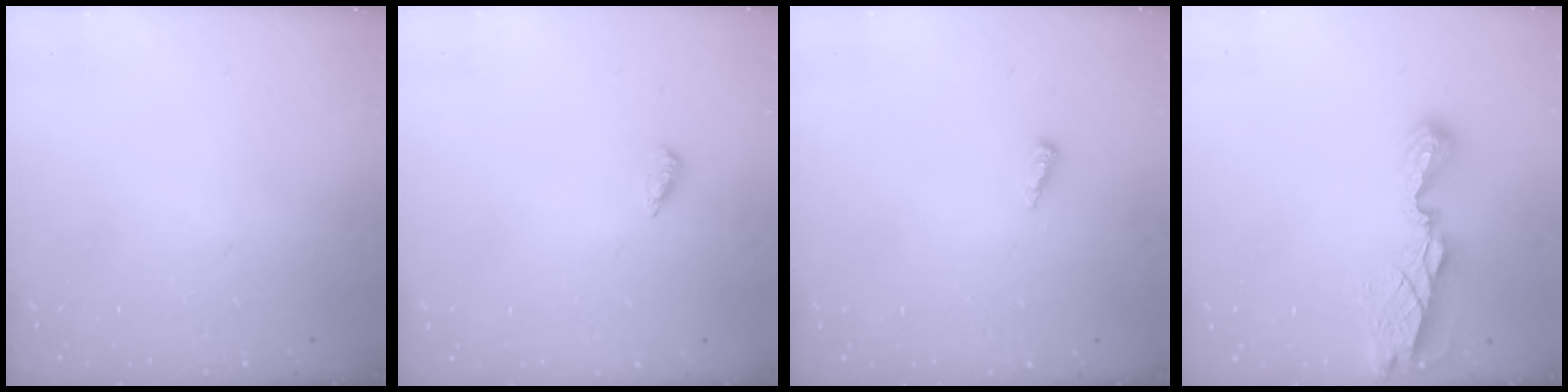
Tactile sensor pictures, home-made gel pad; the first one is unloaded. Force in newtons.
{"total": 2.6, "press": 2.2, "slide": 1.3}
{"total": 3.1, "press": 3.1, "slide": 0.3}
{"total": 8.3, "press": 8.3, "slide": 0.7}